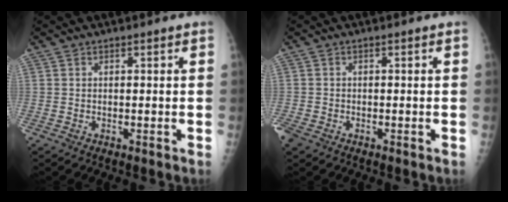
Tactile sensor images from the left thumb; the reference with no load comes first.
{"total": 2.5, "force": [-1.5, 1.7, 1.1], "torque": [-0.029, -0.003, -0.027]}